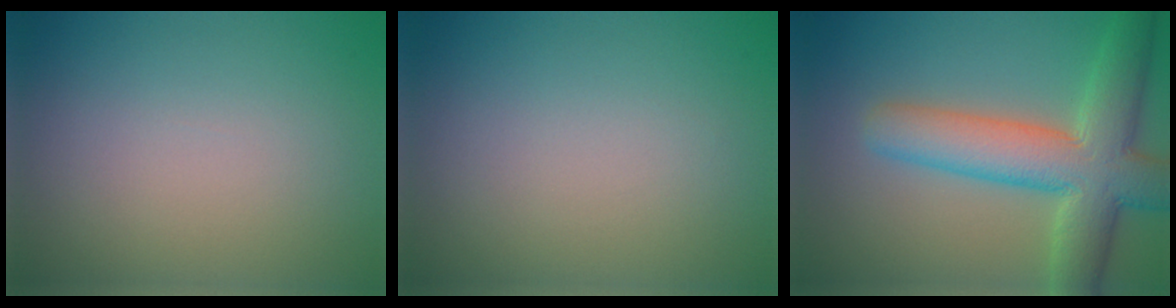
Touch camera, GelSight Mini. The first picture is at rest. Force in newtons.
{"total": 0.0}
{"total": 9.1, "press": 9.1, "slide": 0.3}